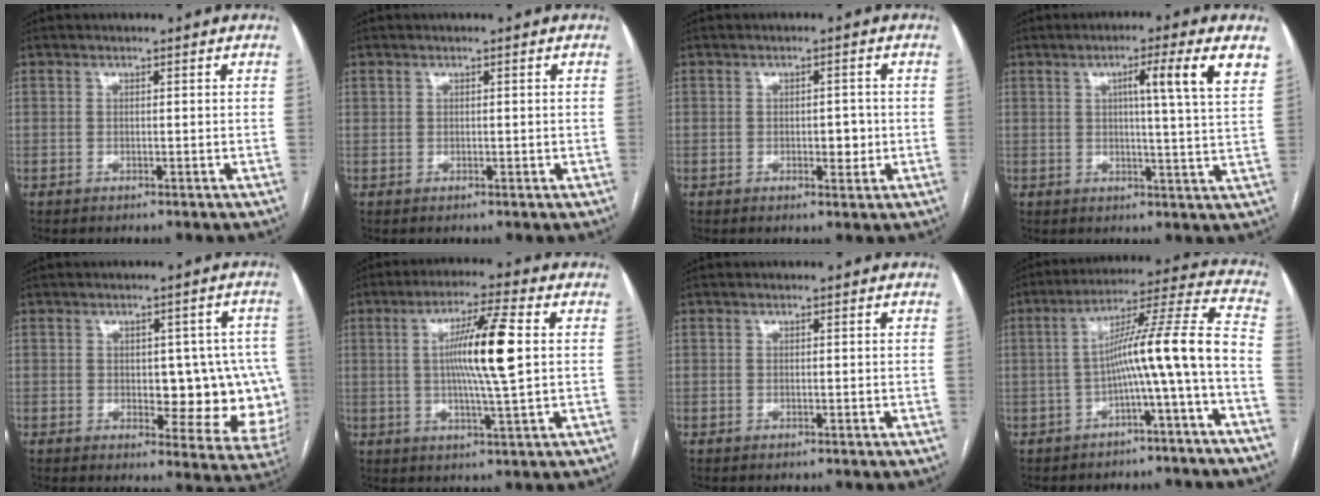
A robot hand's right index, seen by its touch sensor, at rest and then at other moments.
{"total": 0.8, "force": [0.5, 0.6, 0.3], "torque": [0.000, 0.001, 0.010]}
{"total": 2.9, "force": [-0.3, 1.5, 2.5], "torque": [-0.030, 0.001, 0.000]}
{"total": 9.2, "force": [3.8, -0.8, 8.3], "torque": [-0.118, 0.005, 0.050]}
{"total": 12.3, "force": [-0.4, 5.8, 10.9], "torque": [-0.110, 0.011, 0.006]}
{"total": 10.6, "force": [1.3, -0.3, 10.5], "torque": [-0.189, 0.002, 0.020]}
{"total": 0.0}
{"total": 12.0, "force": [-3.6, -1.2, 11.4], "torque": [-0.170, 0.032, -0.057]}